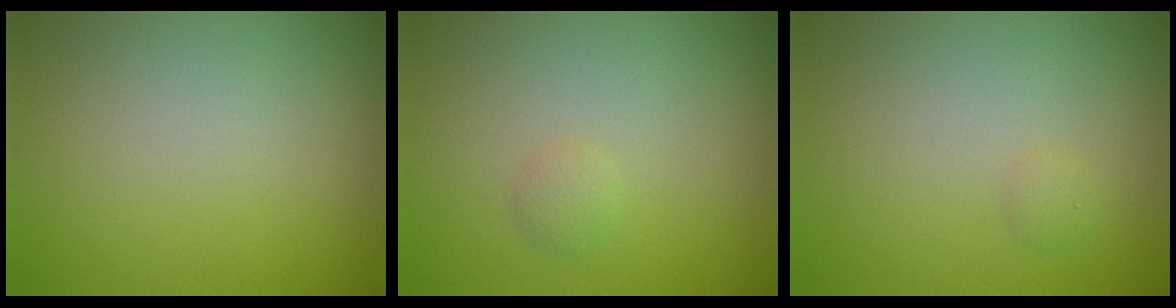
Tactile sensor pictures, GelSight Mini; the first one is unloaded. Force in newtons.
{"total": 0.9, "press": 0.9, "slide": 0.0}
{"total": 0.6, "press": 0.6, "slide": 0.1}